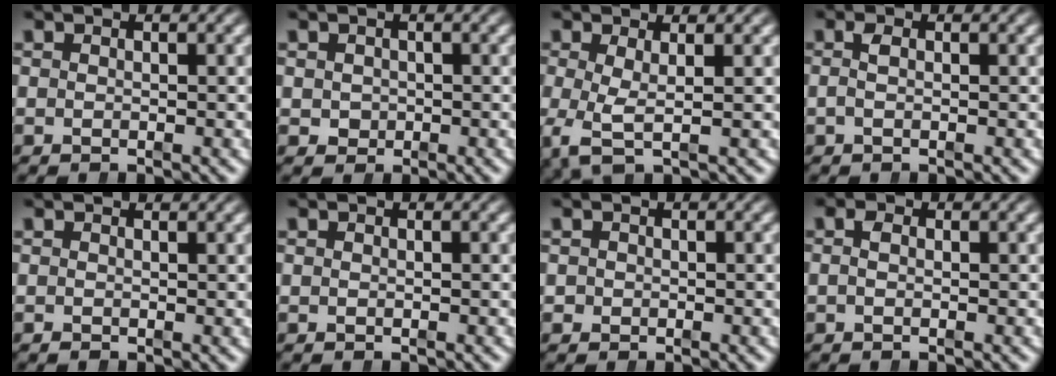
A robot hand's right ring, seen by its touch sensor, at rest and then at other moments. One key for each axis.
{"total": 1.3, "fx": 0.0, "fy": 1.2, "fz": 0.4, "tx": -0.014, "ty": -0.013, "tz": 0.009}
{"total": 3.6, "fx": -0.5, "fy": 1.8, "fz": 3.1, "tx": -0.080, "ty": -0.027, "tz": 0.003}
{"total": 0.9, "fx": -0.2, "fy": -0.3, "fz": 0.8, "tx": -0.019, "ty": -0.005, "tz": -0.001}
{"total": 0.0}
{"total": 0.0}
{"total": 1.0, "fx": -0.3, "fy": 0.9, "fz": 0.0, "tx": -0.007, "ty": -0.008, "tz": -0.003}
{"total": 0.5, "fx": -0.2, "fy": -0.1, "fz": 0.5, "tx": -0.011, "ty": -0.003, "tz": -0.003}